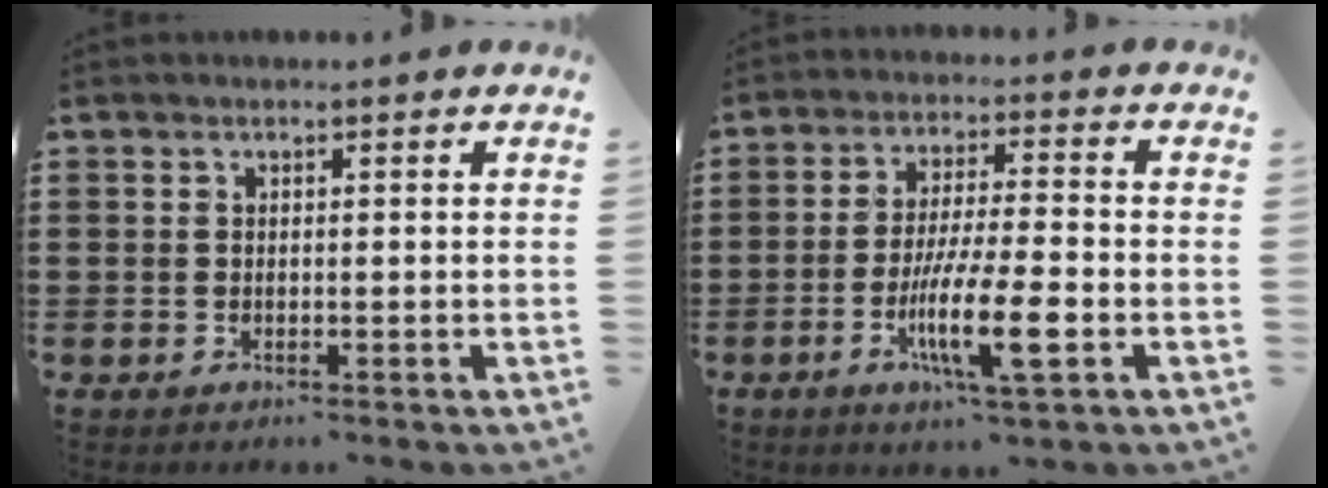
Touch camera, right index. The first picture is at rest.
{"total": 10.5, "force": [-3.7, 1.8, 9.7], "torque": [-0.188, -0.012, -0.068]}